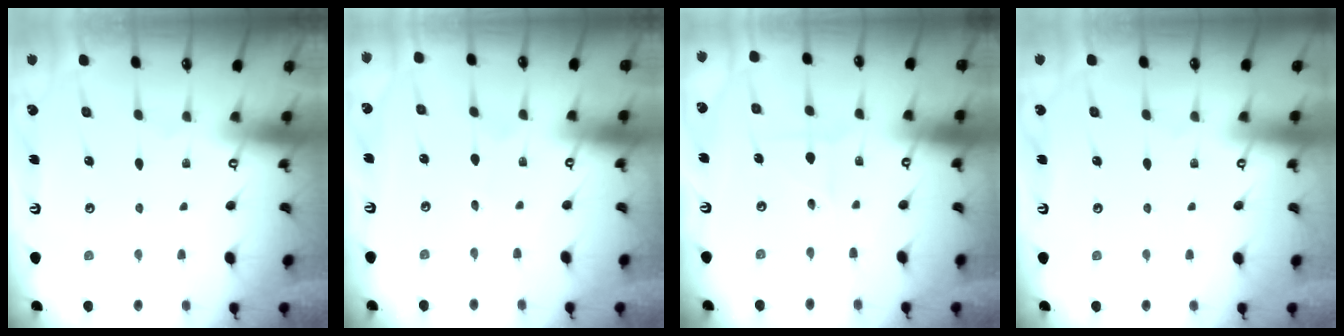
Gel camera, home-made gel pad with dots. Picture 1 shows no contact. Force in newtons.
{"total": 0.6, "press": 0.6, "slide": 0.0}
{"total": 2.3, "press": 2.1, "slide": 0.9}
{"total": 0.0}